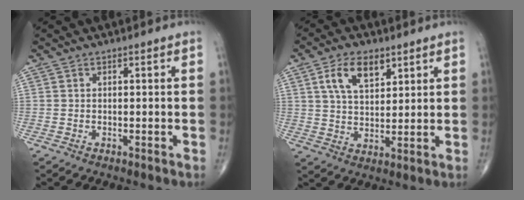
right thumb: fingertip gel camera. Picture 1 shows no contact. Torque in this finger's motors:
{"motor_torque": [0.23, 0.21, 0.75, 0.44, 0.22]}